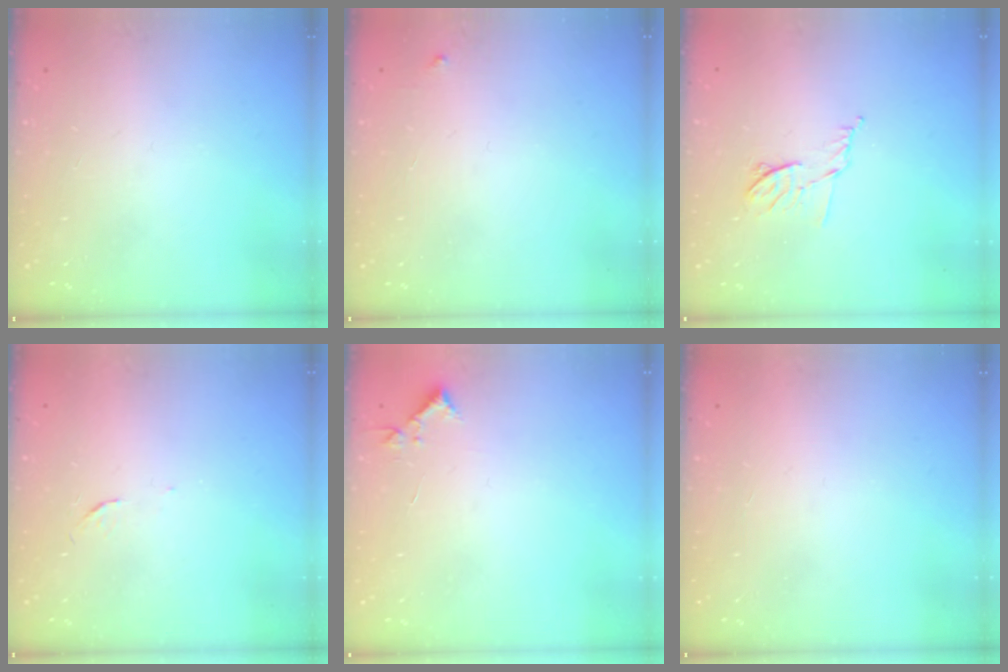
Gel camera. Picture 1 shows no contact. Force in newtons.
{"total": 3.5, "press": 3.4, "slide": 0.4}
{"total": 7.4, "press": 7.3, "slide": 1.2}
{"total": 3.2, "press": 3.2, "slide": 0.4}
{"total": 3.6, "press": 3.6, "slide": 0.5}
{"total": 1.5, "press": 1.5, "slide": 0.1}